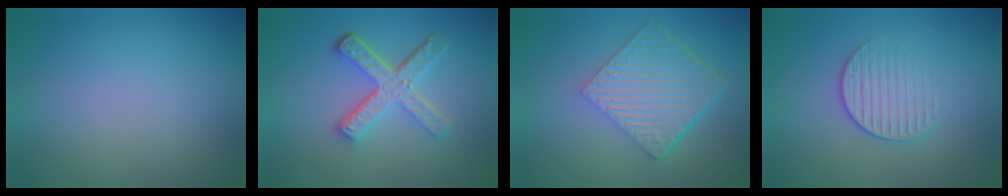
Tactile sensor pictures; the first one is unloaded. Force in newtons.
{"total": 5.0, "press": 3.6, "slide": 3.5}
{"total": 6.4, "press": 4.4, "slide": 4.7}
{"total": 2.0, "press": 1.4, "slide": 1.4}